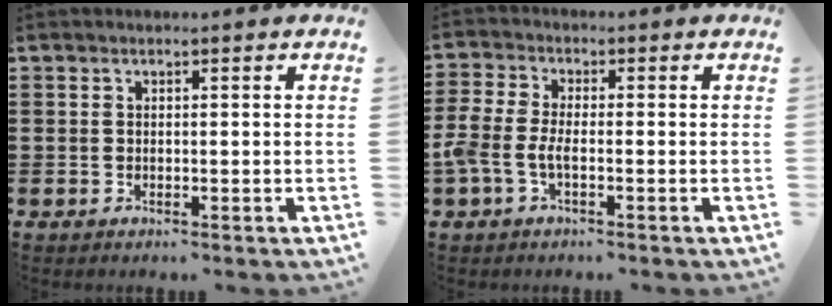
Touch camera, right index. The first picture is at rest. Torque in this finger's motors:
{"motor_torque": [0.98, -0.68, 0.21, 0.18]}